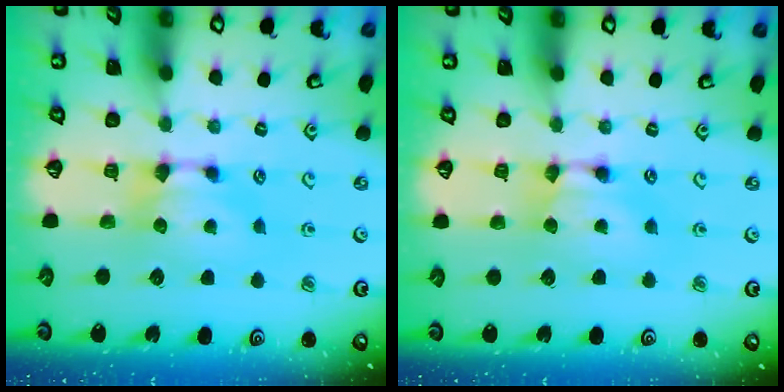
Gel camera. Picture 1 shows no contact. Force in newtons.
{"total": 1.6, "press": 1.6, "slide": 0.2}